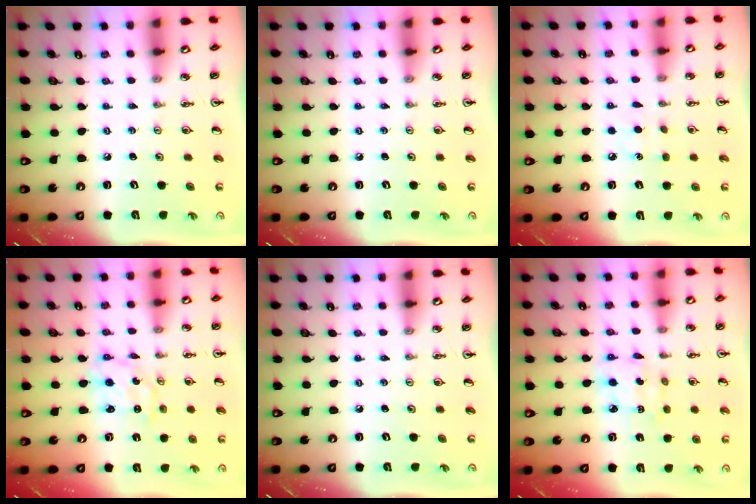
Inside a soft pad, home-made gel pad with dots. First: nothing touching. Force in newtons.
{"total": 0.0}
{"total": 4.8, "press": 4.8, "slide": 0.5}
{"total": 2.7, "press": 2.7, "slide": 0.3}
{"total": 0.0}
{"total": 5.3, "press": 5.3, "slide": 0.4}